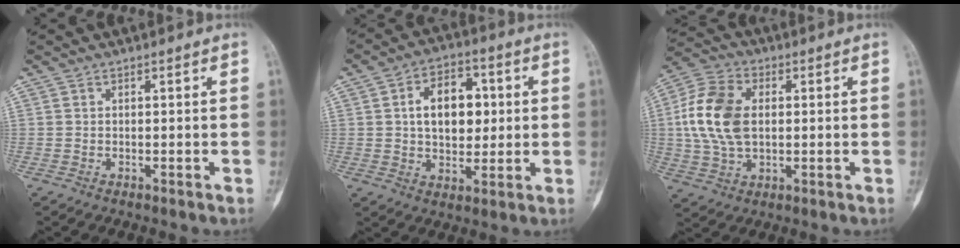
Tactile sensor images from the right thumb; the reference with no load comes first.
{"total": 12.2, "force": [1.9, 7.8, 9.1], "torque": [-0.111, 0.006, 0.030]}
{"total": 13.9, "force": [1.2, 9.1, 10.4], "torque": [-0.206, 0.012, 0.021]}